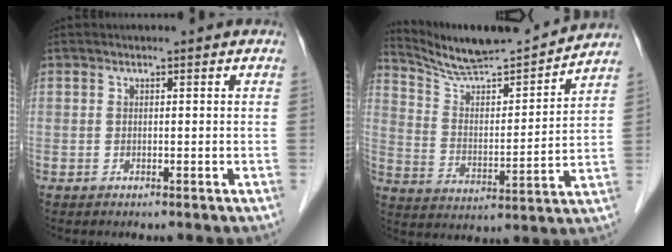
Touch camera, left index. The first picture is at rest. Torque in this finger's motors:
{"motor_torque": [0.15, -0.20, 0.04, 0.04]}